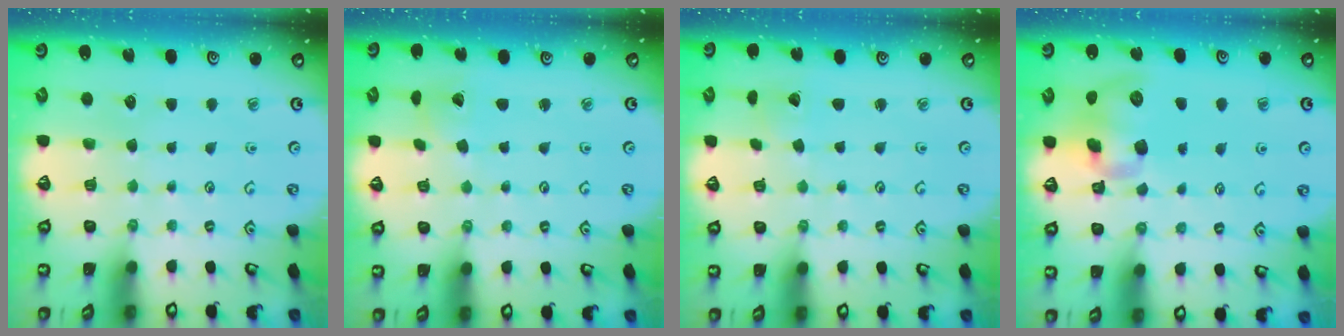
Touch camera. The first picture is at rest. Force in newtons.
{"total": 2.0, "press": 2.0, "slide": 0.3}
{"total": 1.5, "press": 1.5, "slide": 0.0}
{"total": 10.7, "press": 10.5, "slide": 1.8}